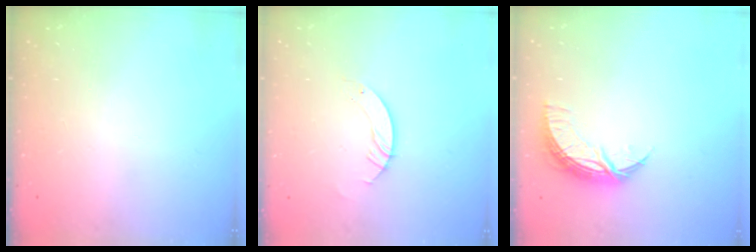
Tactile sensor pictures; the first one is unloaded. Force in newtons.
{"total": 3.5, "press": 3.5, "slide": 0.2}
{"total": 9.7, "press": 9.7, "slide": 0.4}